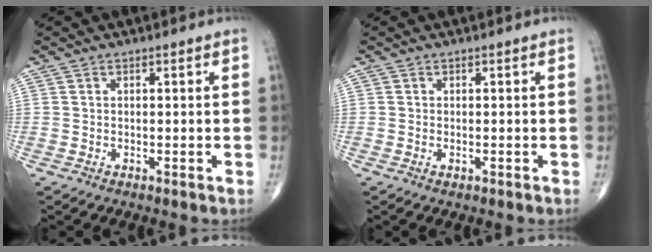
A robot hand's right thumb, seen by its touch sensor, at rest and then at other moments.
{"total": 0.5, "force": [-0.2, 0.3, 0.4], "torque": [-0.010, 0.001, -0.002]}